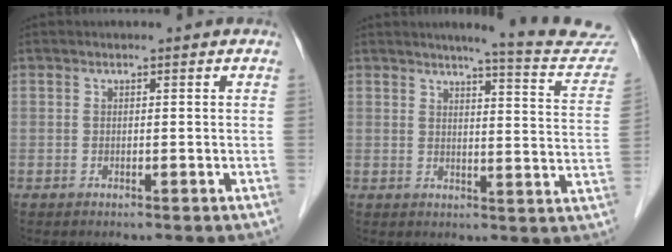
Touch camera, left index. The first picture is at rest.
{"total": 12.3, "force": [11.6, 0.3, 4.0], "torque": [-0.034, -0.051, 0.115]}